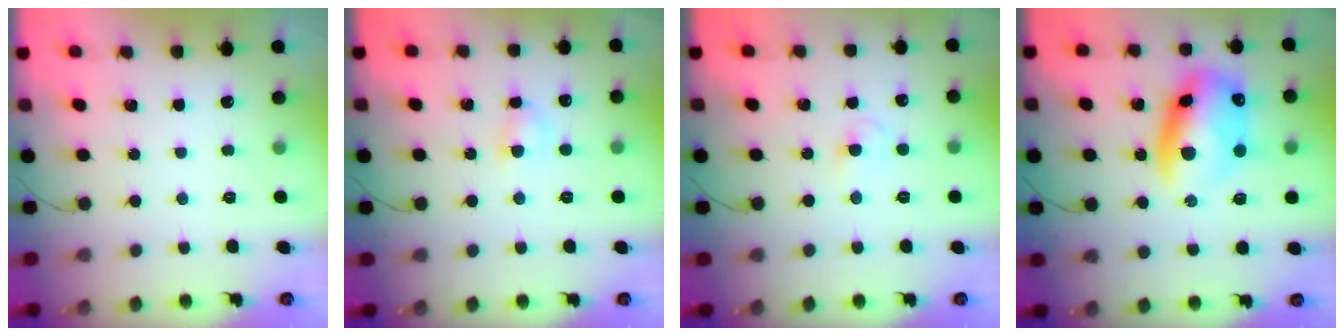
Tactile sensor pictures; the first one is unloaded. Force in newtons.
{"total": 4.0, "press": 3.8, "slide": 1.4}
{"total": 2.2, "press": 2.0, "slide": 0.9}
{"total": 14.1, "press": 13.7, "slide": 3.2}